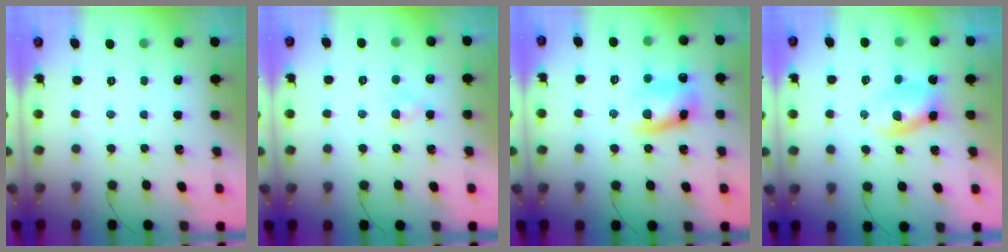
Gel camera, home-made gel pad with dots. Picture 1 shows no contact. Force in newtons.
{"total": 1.9, "press": 1.7, "slide": 0.9}
{"total": 11.3, "press": 11.1, "slide": 2.1}
{"total": 3.4, "press": 3.1, "slide": 1.2}